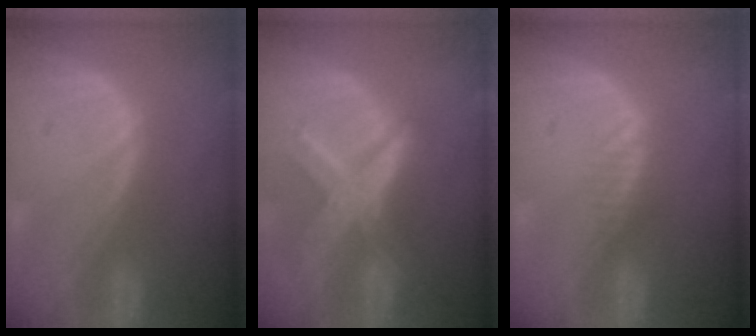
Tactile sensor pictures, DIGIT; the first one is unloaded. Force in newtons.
{"total": 8.4, "press": 7.2, "slide": 4.3}
{"total": 1.3, "press": 1.1, "slide": 0.7}